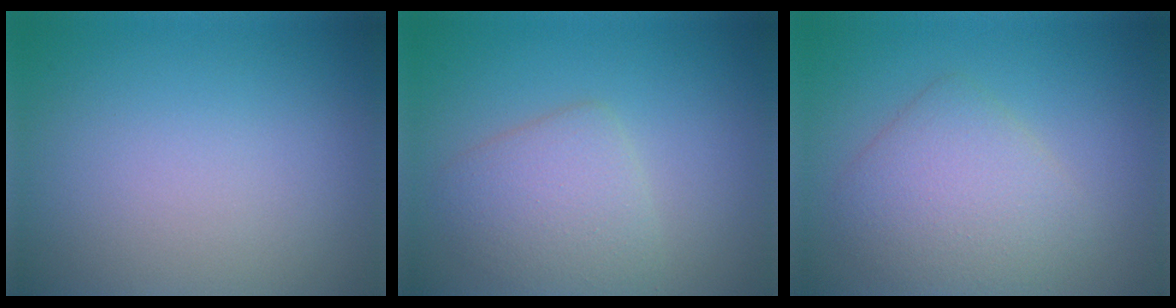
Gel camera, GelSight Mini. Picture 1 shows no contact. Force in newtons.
{"total": 3.4, "press": 3.4, "slide": 0.1}
{"total": 4.3, "press": 4.3, "slide": 0.2}